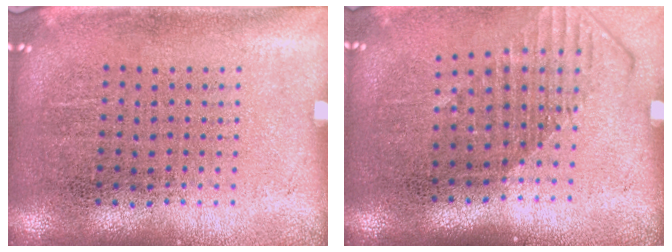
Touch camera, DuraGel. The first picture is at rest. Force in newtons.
{"total": 1.5, "press": 1.2, "slide": 1.0}